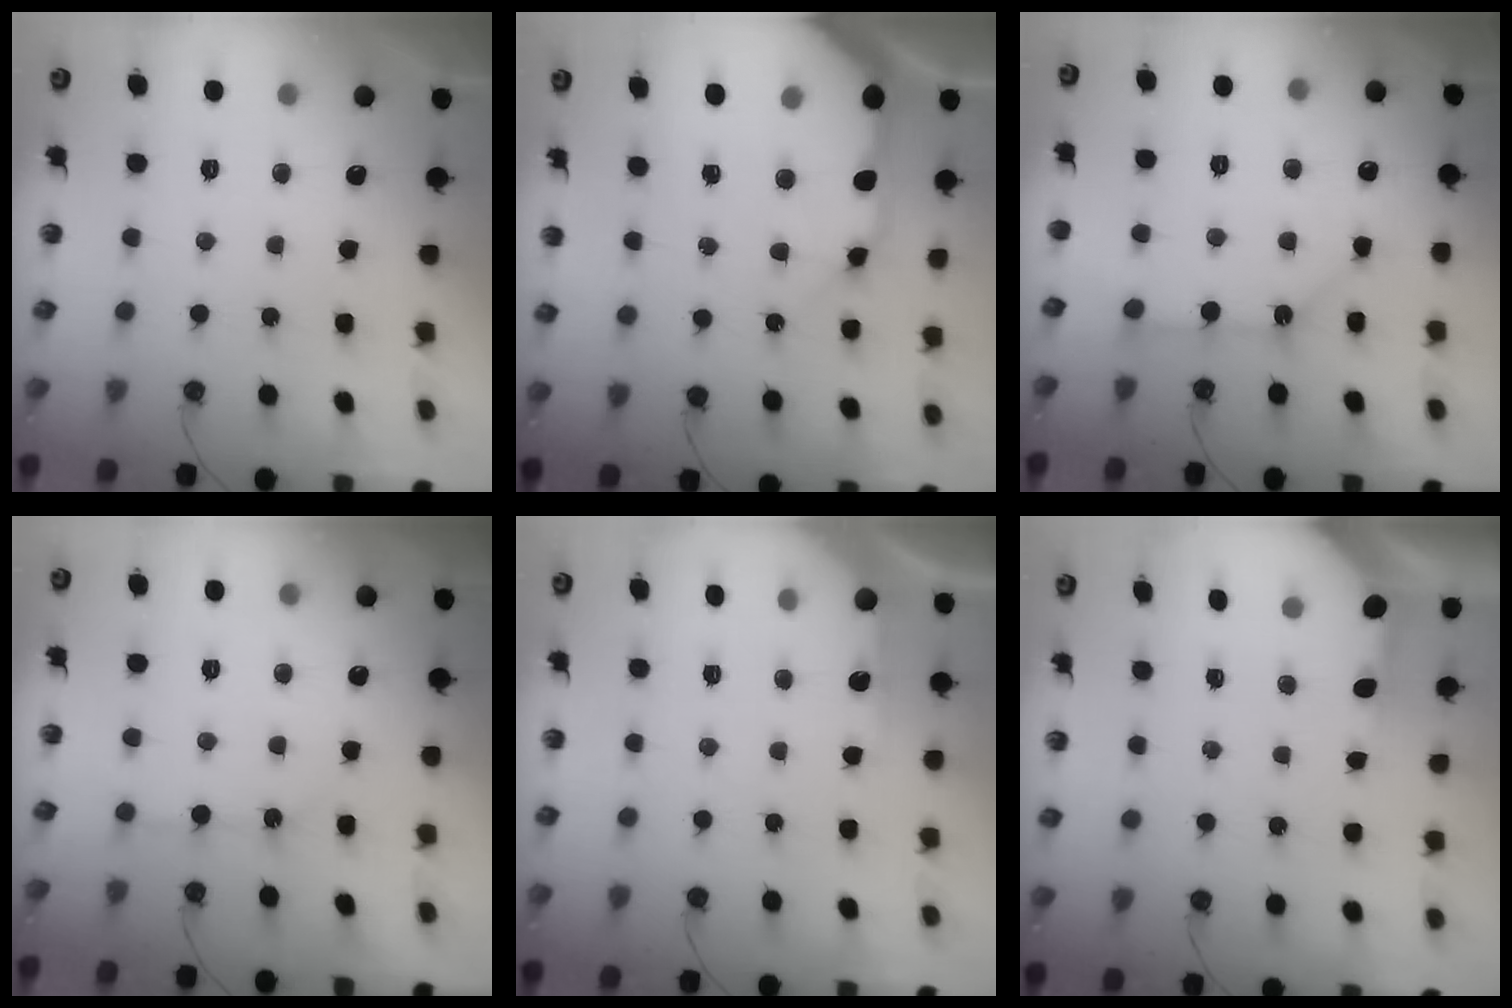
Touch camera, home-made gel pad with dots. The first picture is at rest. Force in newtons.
{"total": 19.7, "press": 19.5, "slide": 3.2}
{"total": 8.8, "press": 8.8, "slide": 0.8}
{"total": 5.4, "press": 5.4, "slide": 0.5}
{"total": 4.5, "press": 4.5, "slide": 0.3}
{"total": 3.4, "press": 3.4, "slide": 0.5}